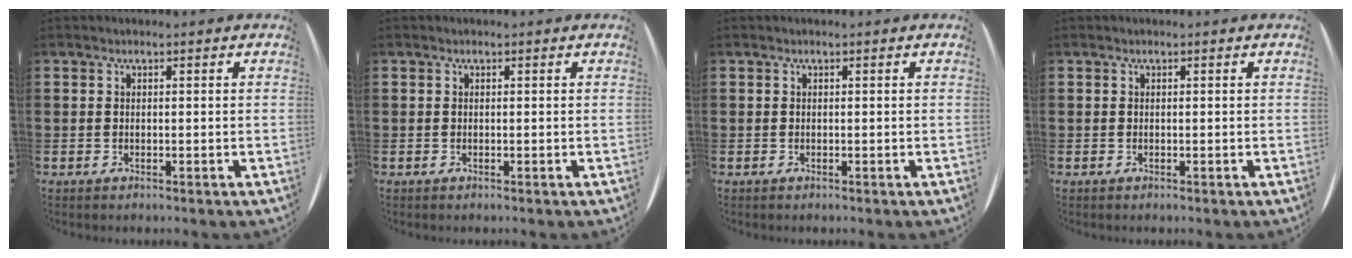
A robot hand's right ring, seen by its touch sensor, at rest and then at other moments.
{"total": 0.0}
{"total": 0.0}
{"total": 0.0}